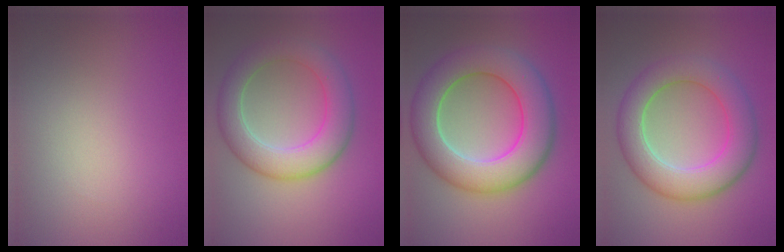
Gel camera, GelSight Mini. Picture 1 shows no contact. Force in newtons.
{"total": 6.0, "press": 6.0, "slide": 0.1}
{"total": 9.4, "press": 9.4, "slide": 0.5}
{"total": 7.1, "press": 7.1, "slide": 0.3}